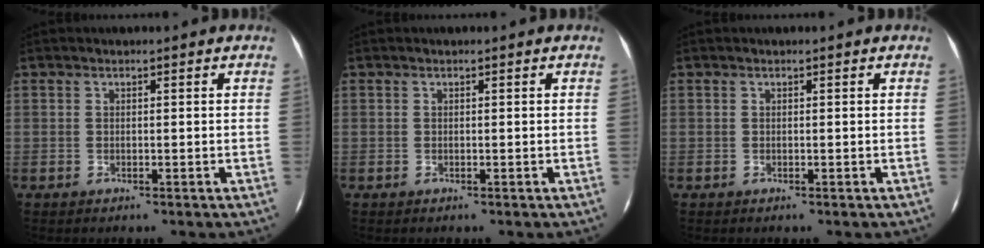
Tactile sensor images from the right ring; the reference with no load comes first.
{"total": 0.0}
{"total": 0.0}